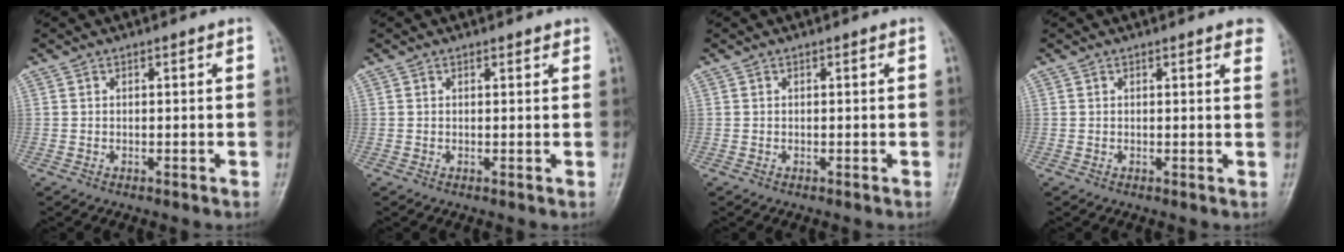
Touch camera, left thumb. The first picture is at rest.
{"total": 0.9, "force": [0.8, 0.4, 0.3], "torque": [-0.002, -0.004, 0.008]}
{"total": 0.0}
{"total": 4.1, "force": [3.1, 1.1, 2.4], "torque": [-0.014, -0.003, 0.024]}